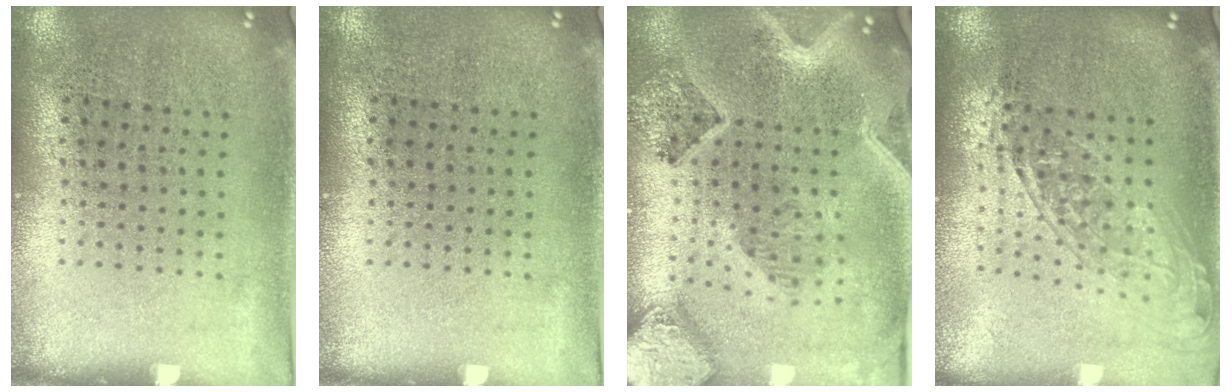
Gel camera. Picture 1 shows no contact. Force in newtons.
{"total": 0.0}
{"total": 3.0, "press": 2.6, "slide": 1.5}
{"total": 1.6, "press": 1.3, "slide": 0.9}